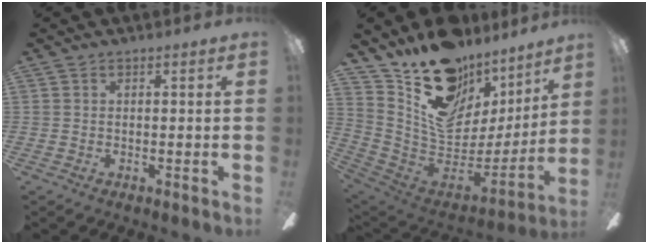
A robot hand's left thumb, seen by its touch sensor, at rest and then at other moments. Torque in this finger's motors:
{"motor_torque": [1.99, 2.16, 1.05, -1.72, 0.10]}